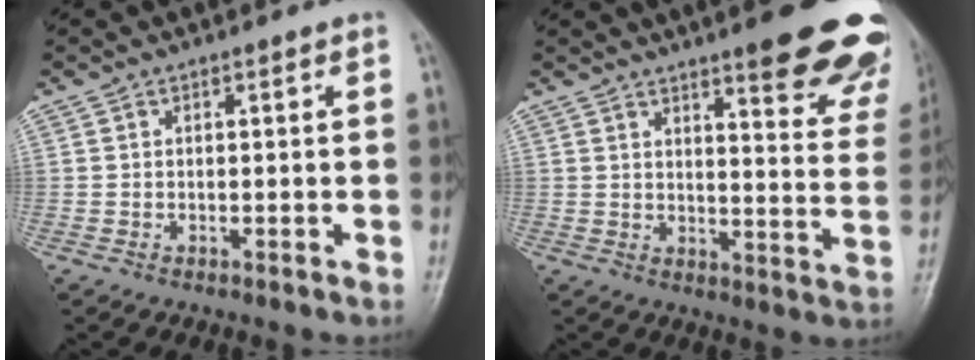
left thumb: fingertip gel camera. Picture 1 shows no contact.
{"total": 19.3, "force": [13.3, 4.3, 13.2], "torque": [-0.126, -0.070, 0.157]}